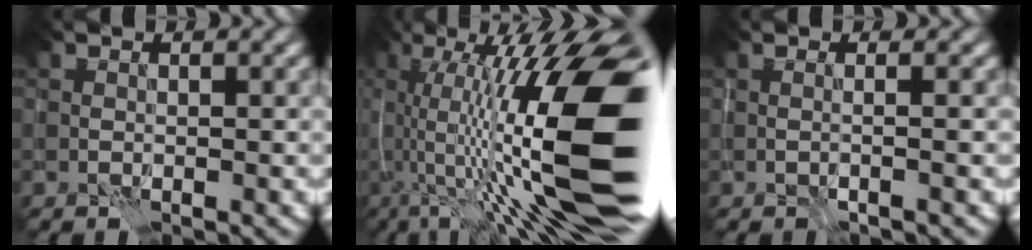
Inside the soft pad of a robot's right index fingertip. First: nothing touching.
{"total": 18.1, "force": [0.7, 5.4, 17.3], "torque": [-0.264, 0.033, 0.009]}
{"total": 1.6, "force": [-0.1, 0.5, 1.5], "torque": [-0.015, -0.001, -0.015]}